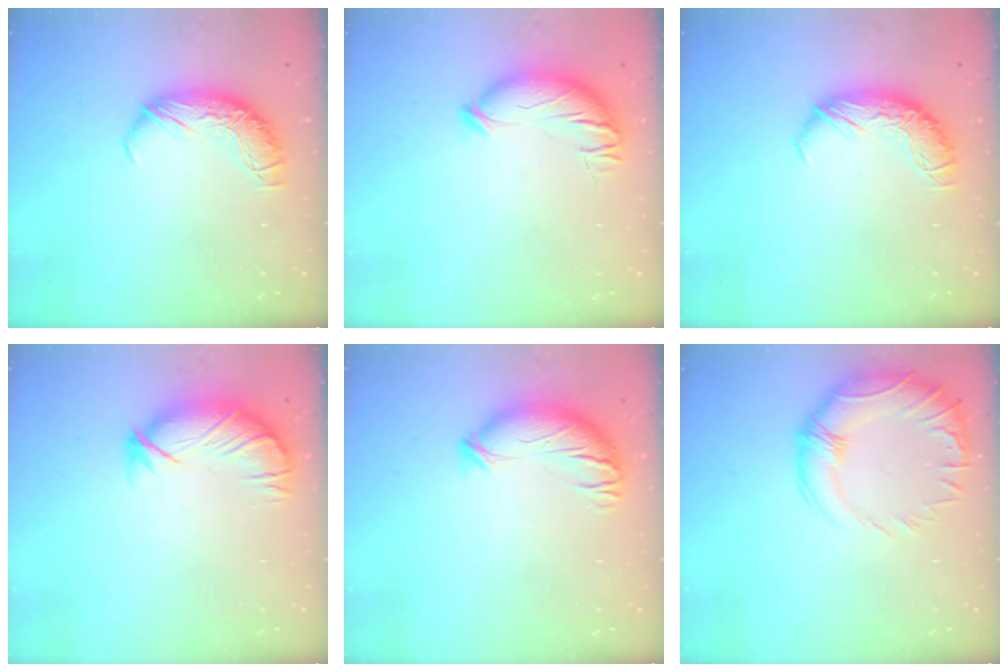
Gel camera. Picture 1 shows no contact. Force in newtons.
{"total": 4.4, "press": 4.1, "slide": 1.7}
{"total": 0.0}
{"total": 3.9, "press": 3.3, "slide": 2.0}
{"total": 3.6, "press": 2.9, "slide": 2.2}
{"total": 5.8, "press": 4.1, "slide": 4.1}